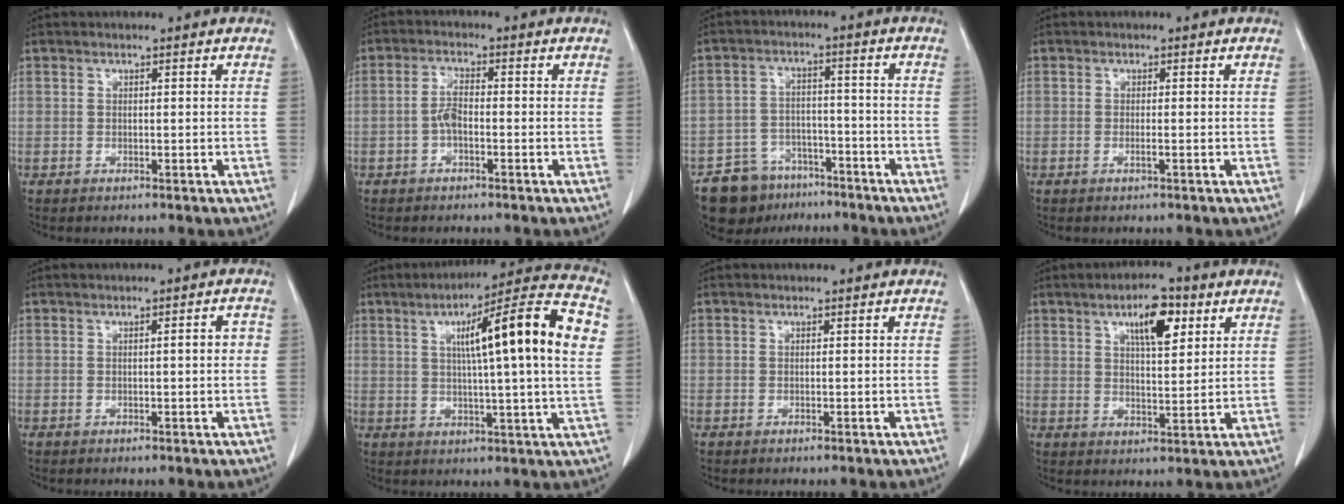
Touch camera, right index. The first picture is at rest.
{"total": 2.7, "force": [-0.7, 0.9, 2.5], "torque": [-0.050, 0.007, -0.012]}
{"total": 9.2, "force": [-7.0, 5.8, 1.5], "torque": [-0.027, 0.022, -0.110]}
{"total": 0.6, "force": [-0.1, -0.1, 0.6], "torque": [-0.011, 0.001, 0.002]}
{"total": 2.0, "force": [0.0, 0.4, 1.9], "torque": [-0.026, 0.005, 0.000]}
{"total": 17.8, "force": [4.1, 0.0, 17.3], "torque": [-0.250, 0.022, 0.050]}
{"total": 0.0}
{"total": 7.7, "force": [3.7, 2.3, 6.3], "torque": [-0.106, 0.006, 0.060]}